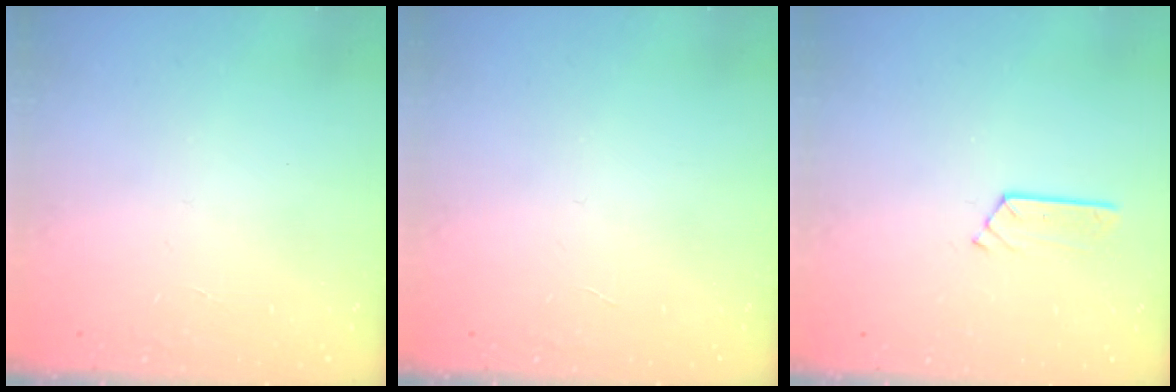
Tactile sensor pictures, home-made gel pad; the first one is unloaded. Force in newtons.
{"total": 0.0}
{"total": 2.9, "press": 2.9, "slide": 0.3}